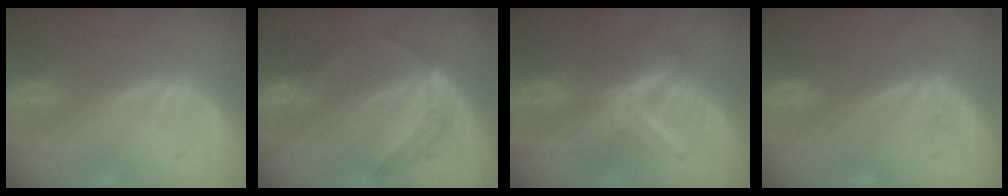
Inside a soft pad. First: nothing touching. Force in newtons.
{"total": 6.3, "press": 5.2, "slide": 3.4}
{"total": 6.3, "press": 6.3, "slide": 0.2}
{"total": 0.9, "press": 0.8, "slide": 0.2}